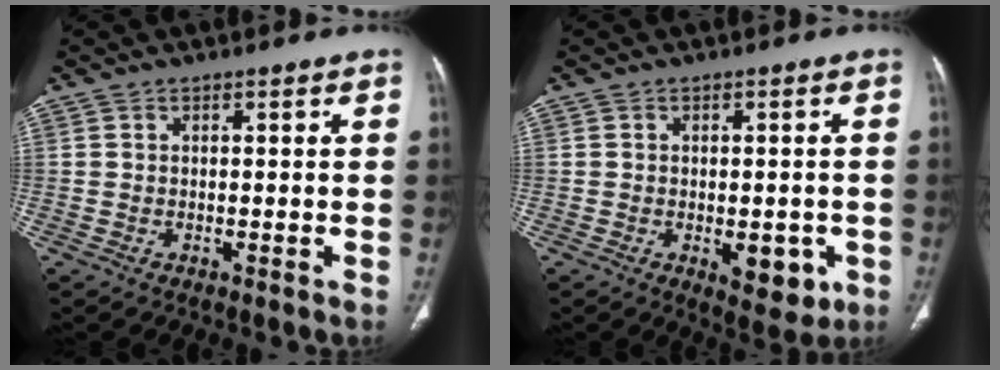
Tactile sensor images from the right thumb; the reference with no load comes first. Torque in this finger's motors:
{"motor_torque": [0.95, 1.12, -0.16, 0.06, 0.21]}